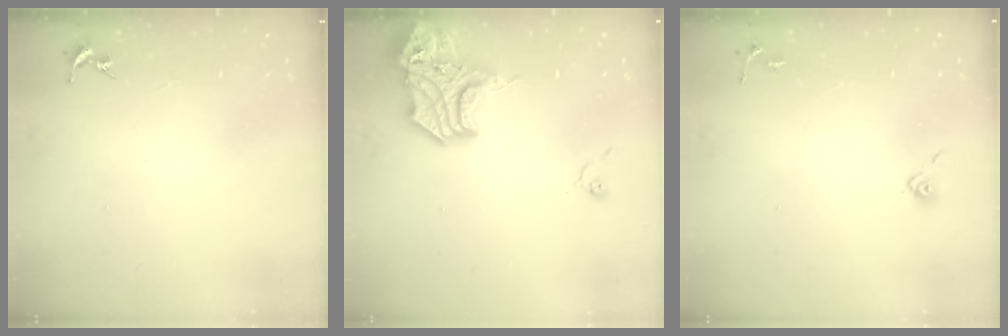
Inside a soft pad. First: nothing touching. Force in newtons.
{"total": 15.8, "press": 15.6, "slide": 2.4}
{"total": 3.3, "press": 3.3, "slide": 0.4}